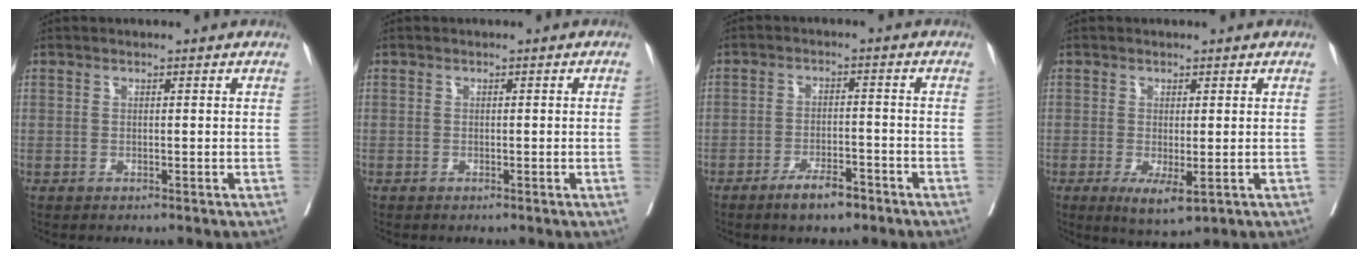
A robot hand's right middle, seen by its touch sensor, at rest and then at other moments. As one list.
[{"total": 0.5, "force": [0.0, -0.2, 0.5], "torque": [-0.003, 0.002, 0.002]}, {"total": 4.9, "force": [-3.5, 1.4, 3.1], "torque": [-0.056, 0.000, -0.057]}, {"total": 4.4, "force": [-1.4, 1.4, 4.0], "torque": [-0.063, -0.012, -0.013]}]